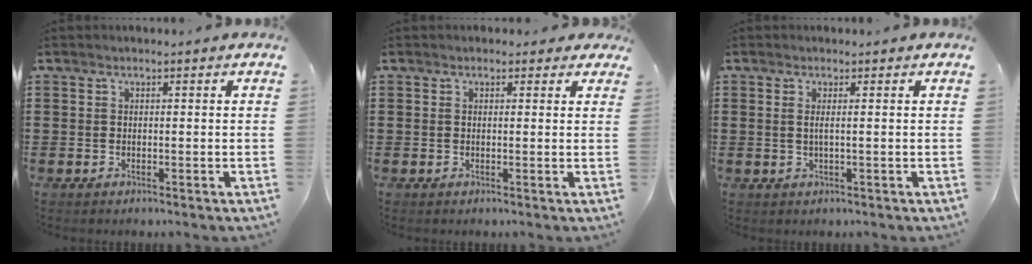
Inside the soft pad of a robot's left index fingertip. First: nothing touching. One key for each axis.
{"total": 1.3, "fx": 0.6, "fy": 1.1, "fz": 0.3, "tx": -0.003, "ty": 0.006, "tz": 0.009}
{"total": 1.2, "fx": 0.1, "fy": -0.2, "fz": 1.1, "tx": -0.023, "ty": -0.004, "tz": -0.001}